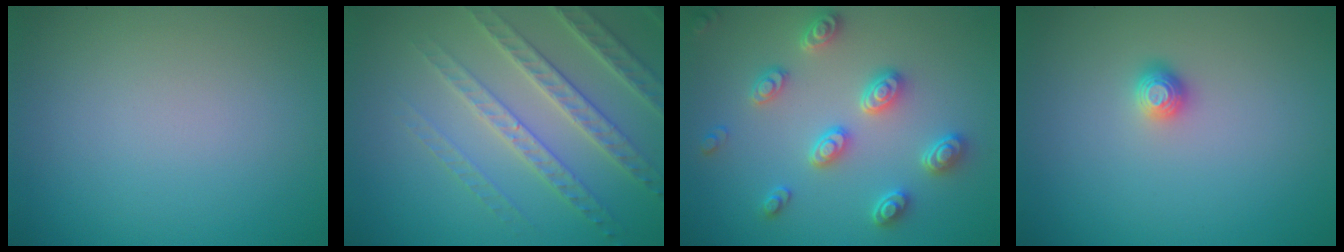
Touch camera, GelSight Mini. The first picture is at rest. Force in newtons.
{"total": 5.1, "press": 4.4, "slide": 2.5}
{"total": 3.8, "press": 3.7, "slide": 1.0}
{"total": 1.1, "press": 1.1, "slide": 0.4}